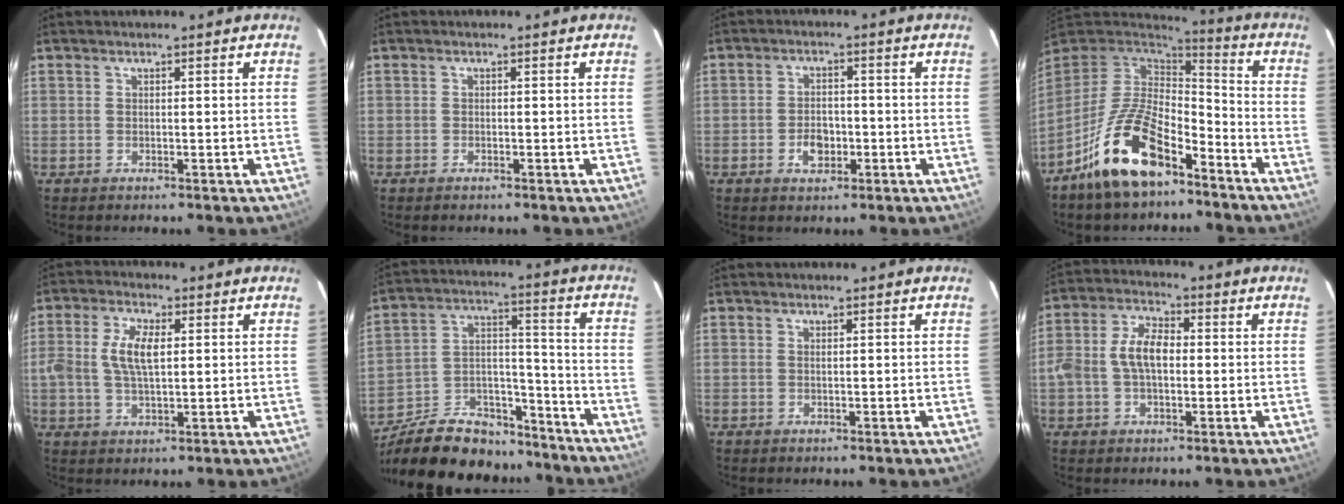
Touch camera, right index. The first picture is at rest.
{"total": 0.6, "force": [-0.5, 0.3, 0.2], "torque": [-0.006, 0.000, -0.011]}
{"total": 4.5, "force": [-1.6, 3.1, 2.8], "torque": [-0.052, 0.006, -0.022]}
{"total": 17.1, "force": [-10.6, 7.4, 11.2], "torque": [-0.228, -0.004, -0.189]}
{"total": 7.0, "force": [0.9, 3.2, 6.2], "torque": [-0.119, 0.008, 0.017]}
{"total": 23.8, "force": [-18.5, 10.6, 10.4], "torque": [-0.214, 0.035, -0.276]}
{"total": 0.0}
{"total": 8.2, "force": [-0.4, 4.9, 6.6], "torque": [-0.132, 0.019, -0.009]}